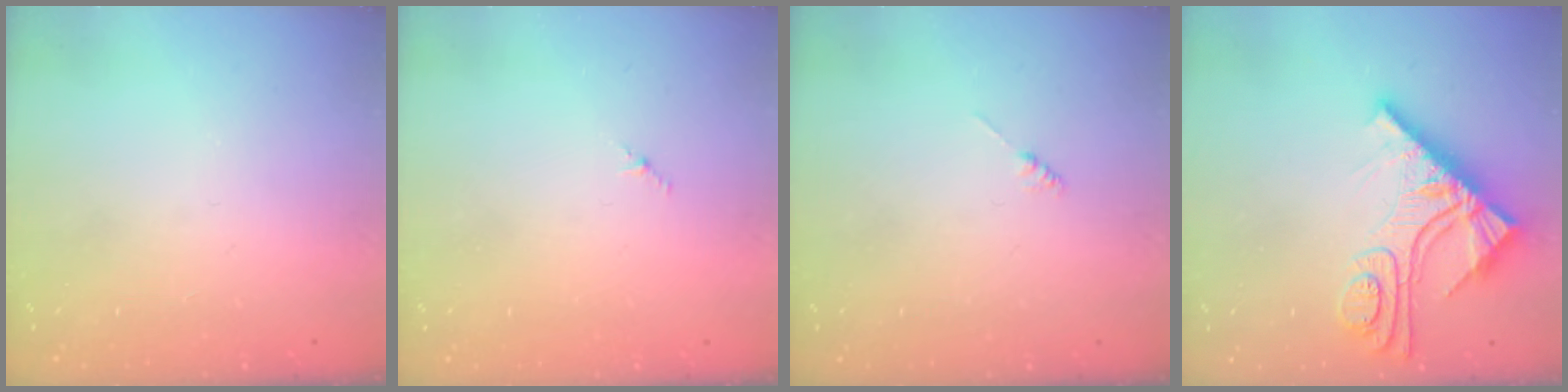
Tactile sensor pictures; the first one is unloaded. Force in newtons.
{"total": 1.2, "press": 1.1, "slide": 0.6}
{"total": 0.0}
{"total": 12.2, "press": 12.2, "slide": 1.2}